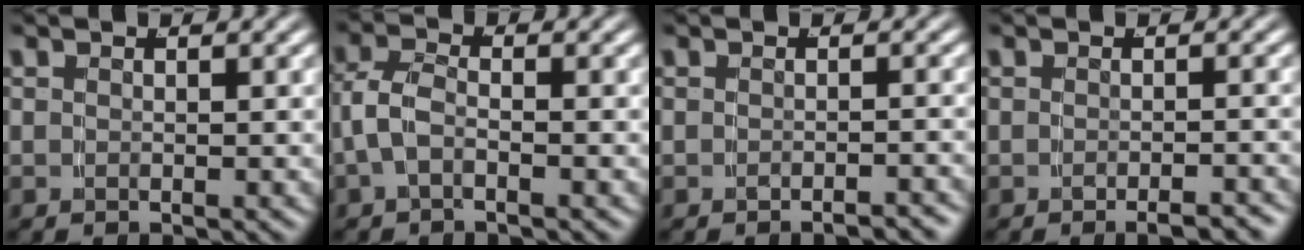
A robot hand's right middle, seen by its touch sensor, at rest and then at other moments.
{"total": 3.1, "force": [-0.7, 2.0, 2.3], "torque": [-0.062, -0.013, -0.008]}
{"total": 1.8, "force": [-1.8, -0.2, 0.4], "torque": [-0.006, 0.003, -0.027]}
{"total": 2.1, "force": [-1.9, -0.2, 0.8], "torque": [-0.010, 0.004, -0.030]}